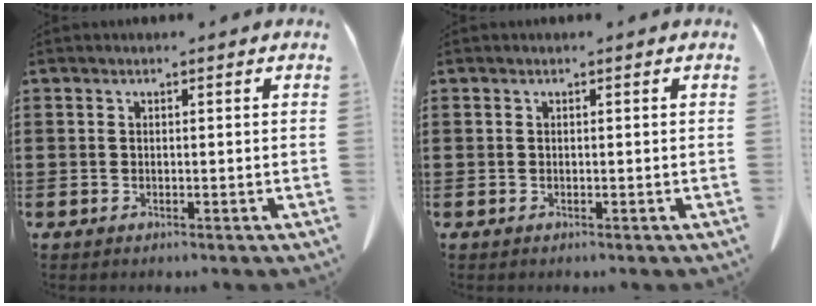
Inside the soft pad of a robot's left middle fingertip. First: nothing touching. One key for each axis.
{"total": 0.0}